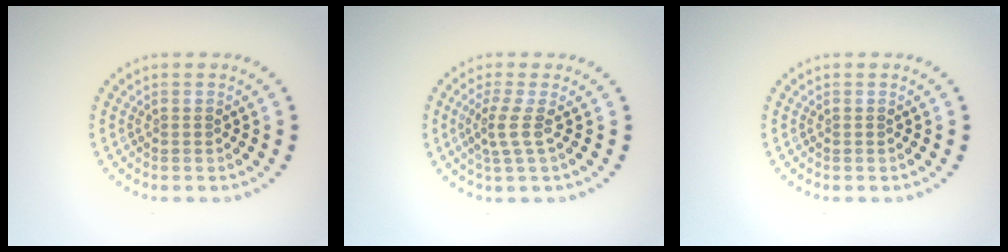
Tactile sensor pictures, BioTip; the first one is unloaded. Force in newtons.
{"total": 2.0, "press": 1.3, "slide": 1.5}
{"total": 0.0}